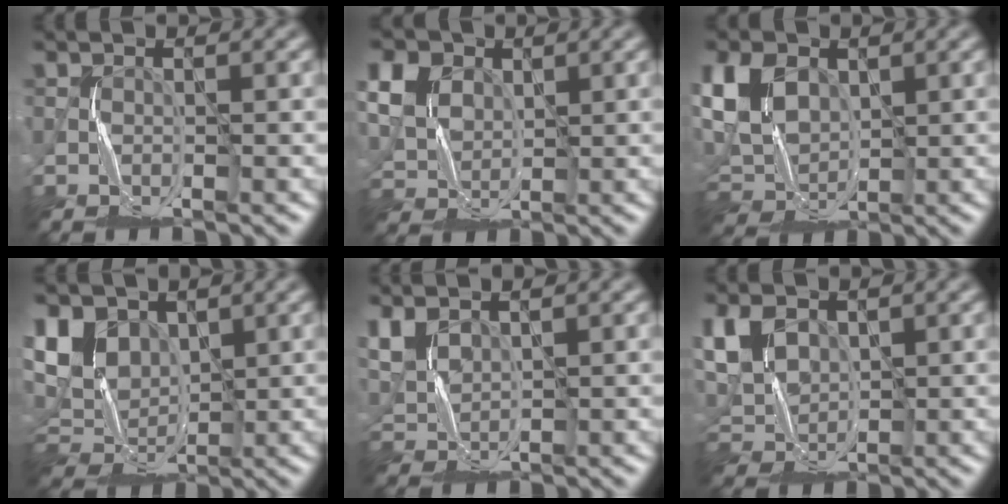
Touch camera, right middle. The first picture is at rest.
{"total": 10.9, "force": [5.0, 7.7, 5.9], "torque": [-0.142, 0.034, 0.075]}
{"total": 6.3, "force": [1.7, 4.6, 3.9], "torque": [-0.103, 0.004, 0.027]}
{"total": 7.9, "force": [2.6, 5.7, 4.9], "torque": [-0.116, 0.008, 0.051]}
{"total": 4.4, "force": [2.6, 2.3, 2.7], "torque": [-0.076, 0.007, 0.052]}
{"total": 5.5, "force": [1.8, 3.9, 3.5], "torque": [-0.094, 0.005, 0.030]}